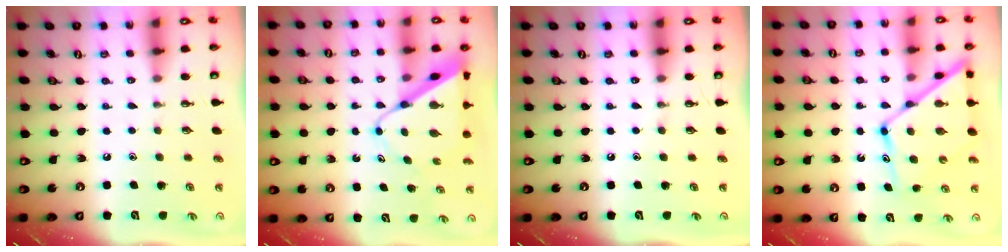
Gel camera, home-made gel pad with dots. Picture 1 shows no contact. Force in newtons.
{"total": 10.0, "press": 10.0, "slide": 0.5}
{"total": 0.0}
{"total": 15.8, "press": 15.7, "slide": 1.4}